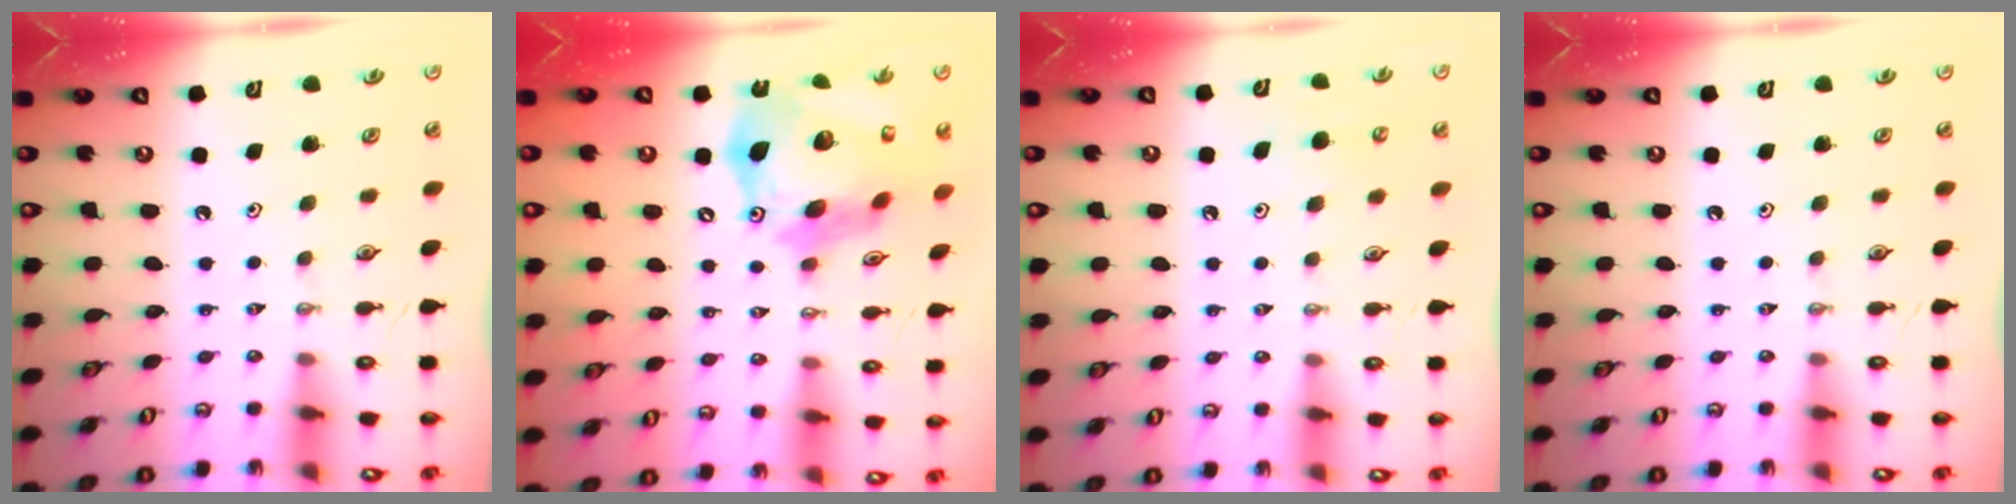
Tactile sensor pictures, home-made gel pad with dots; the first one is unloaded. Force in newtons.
{"total": 23.1, "press": 23.0, "slide": 2.3}
{"total": 5.7, "press": 5.7, "slide": 0.6}
{"total": 0.0}